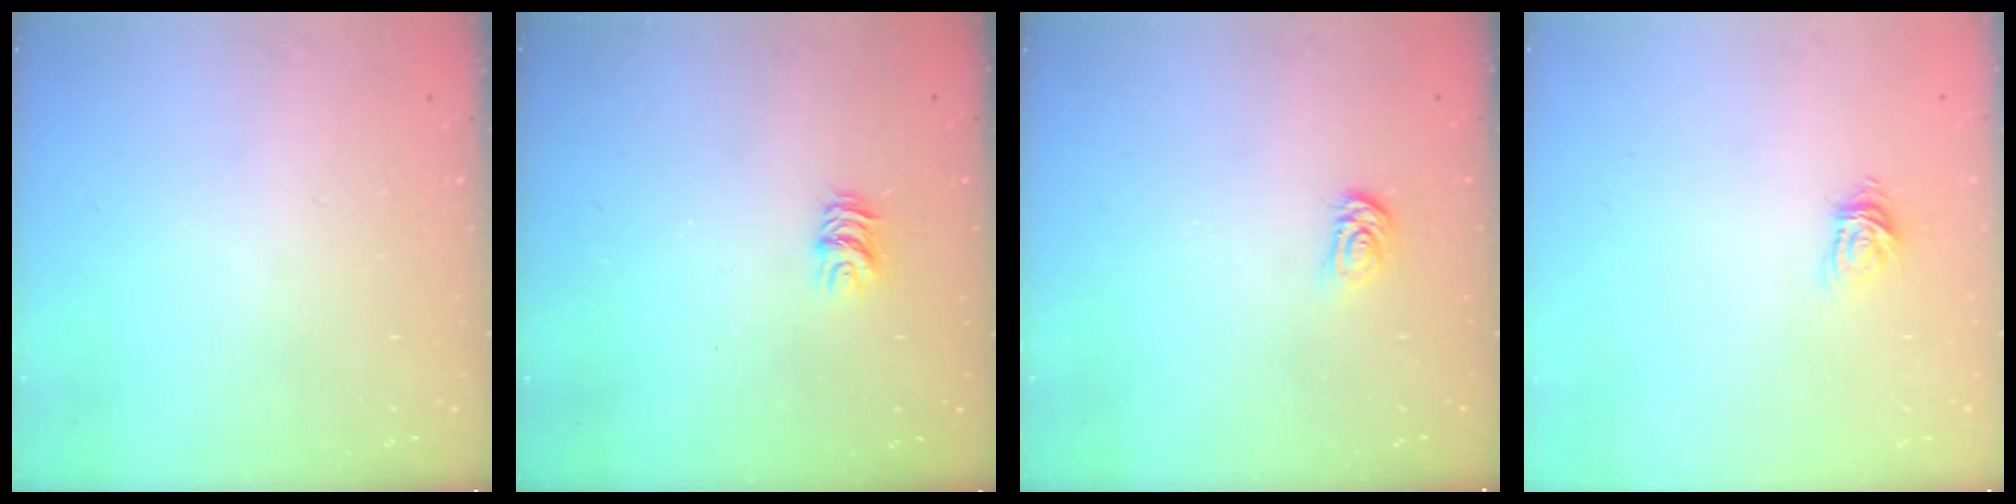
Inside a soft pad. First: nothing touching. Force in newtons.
{"total": 5.3, "press": 5.3, "slide": 0.3}
{"total": 3.4, "press": 3.3, "slide": 0.5}
{"total": 4.7, "press": 4.7, "slide": 0.4}